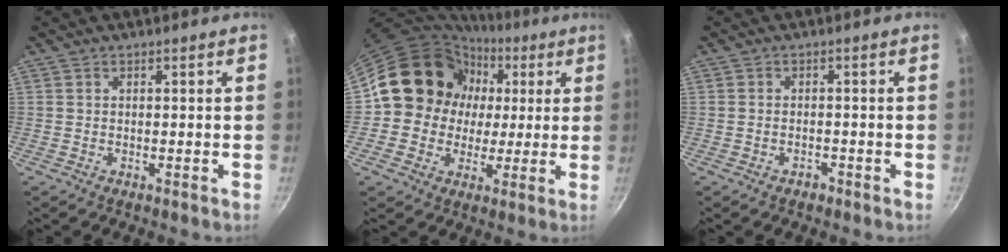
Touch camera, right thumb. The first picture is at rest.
{"total": 14.9, "force": [2.9, 13.6, 5.4], "torque": [-0.059, 0.014, 0.041]}
{"total": 1.5, "force": [-1.0, 0.9, 0.6], "torque": [-0.005, 0.013, -0.012]}